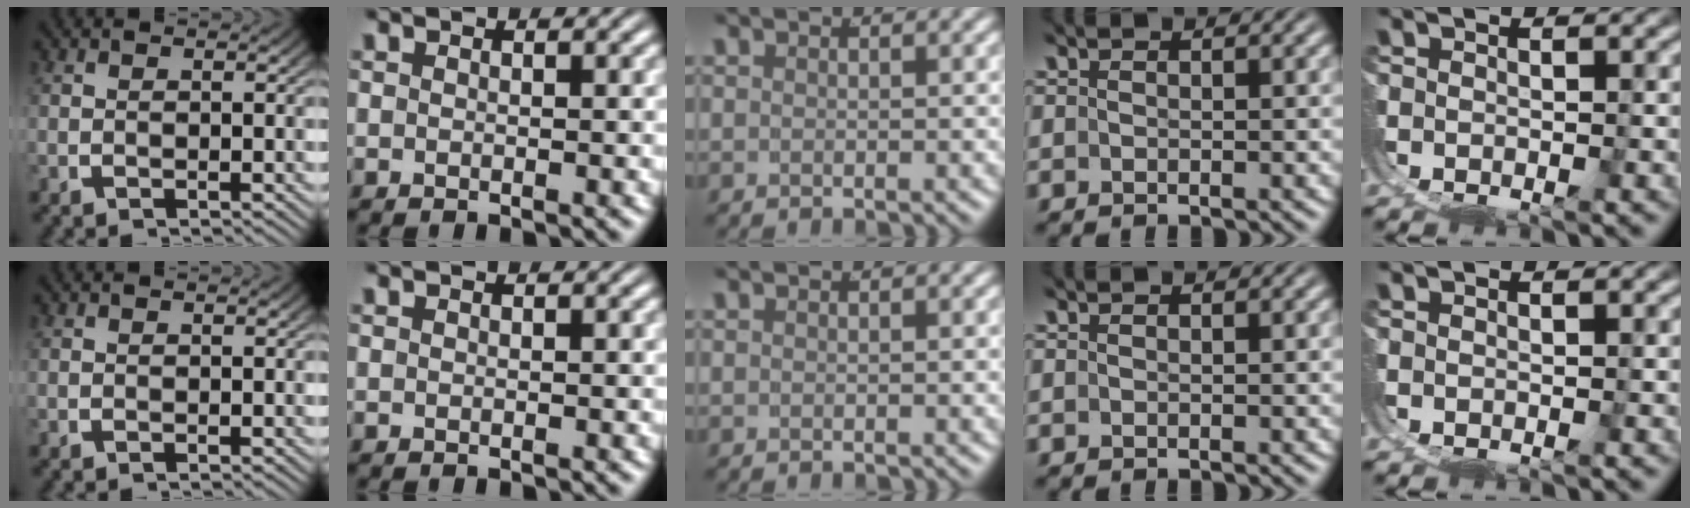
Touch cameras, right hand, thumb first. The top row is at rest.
{}